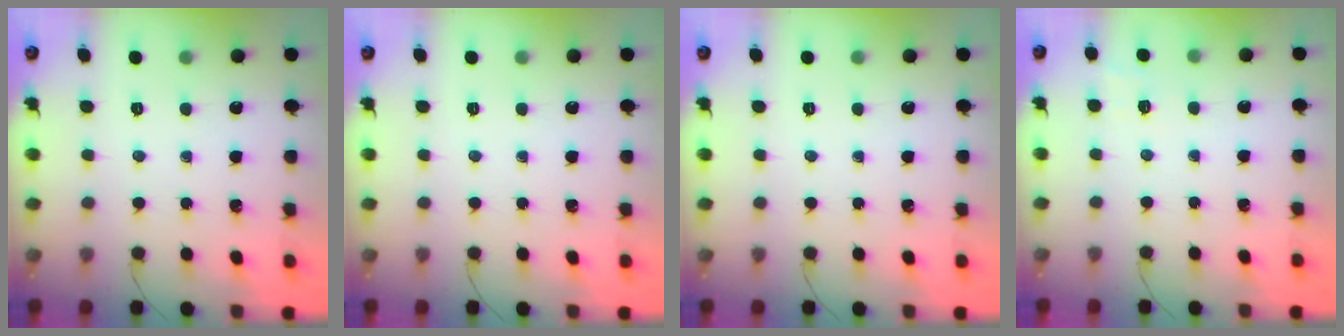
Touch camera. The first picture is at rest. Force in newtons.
{"total": 0.0}
{"total": 0.0}
{"total": 5.5, "press": 5.2, "slide": 2.0}